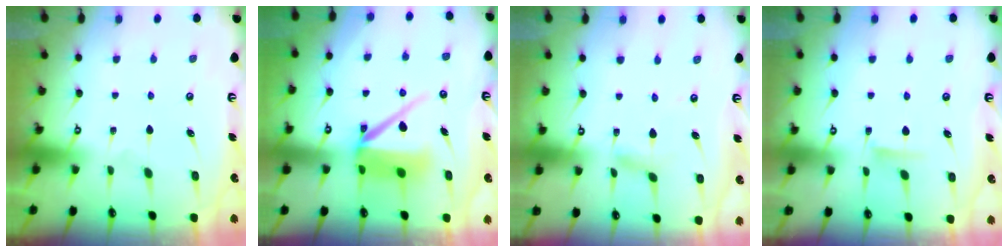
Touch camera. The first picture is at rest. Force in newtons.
{"total": 8.6, "press": 8.5, "slide": 1.2}
{"total": 2.5, "press": 2.4, "slide": 0.3}
{"total": 5.7, "press": 5.6, "slide": 0.9}